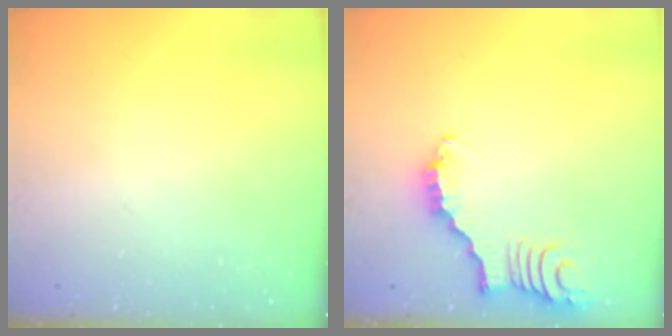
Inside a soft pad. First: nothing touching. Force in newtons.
{"total": 2.8, "press": 2.8, "slide": 0.4}